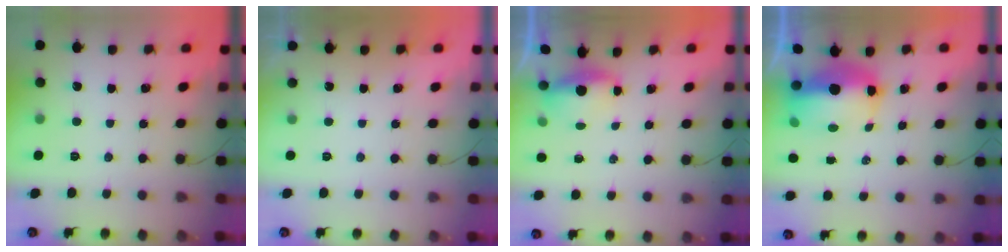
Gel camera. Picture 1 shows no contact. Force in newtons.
{"total": 0.6, "press": 0.2, "slide": 0.5}
{"total": 3.5, "press": 3.3, "slide": 0.9}
{"total": 11.2, "press": 11.0, "slide": 1.9}